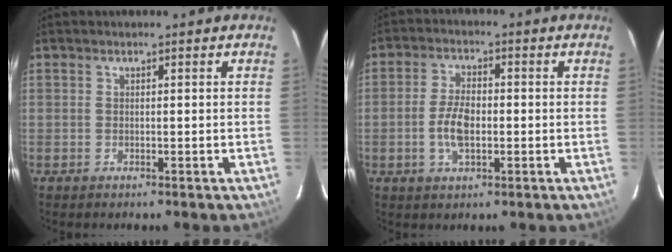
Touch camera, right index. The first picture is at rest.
{"total": 6.4, "force": [-1.3, 3.2, 5.4], "torque": [-0.110, 0.003, -0.022]}